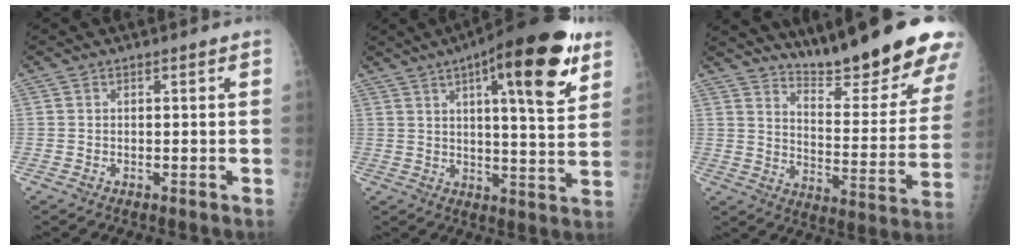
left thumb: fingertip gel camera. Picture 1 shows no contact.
{"total": 20.0, "force": [10.2, 5.2, 16.4], "torque": [-0.214, -0.031, 0.138]}
{"total": 22.5, "force": [18.4, 3.4, 12.5], "torque": [-0.150, -0.139, 0.257]}